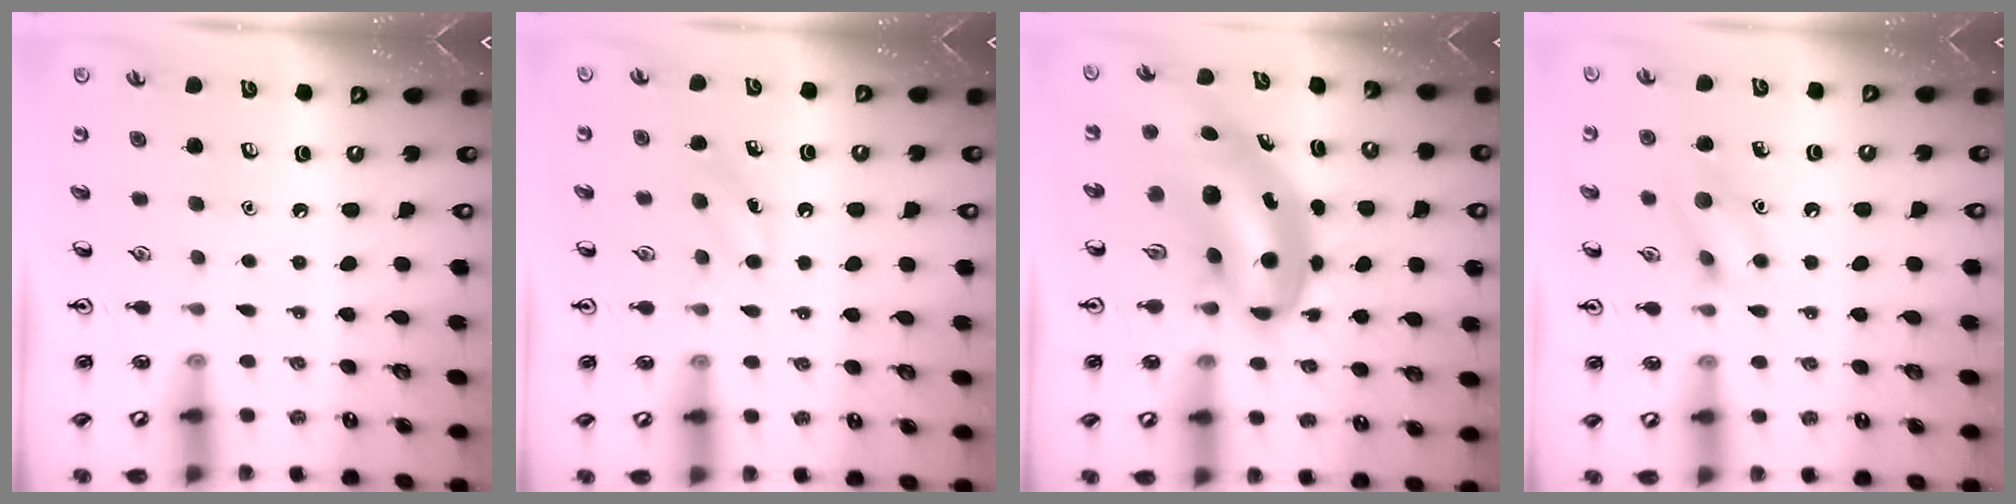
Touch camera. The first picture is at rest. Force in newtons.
{"total": 5.1, "press": 4.9, "slide": 1.3}
{"total": 8.1, "press": 7.7, "slide": 2.3}
{"total": 9.6, "press": 9.5, "slide": 0.7}